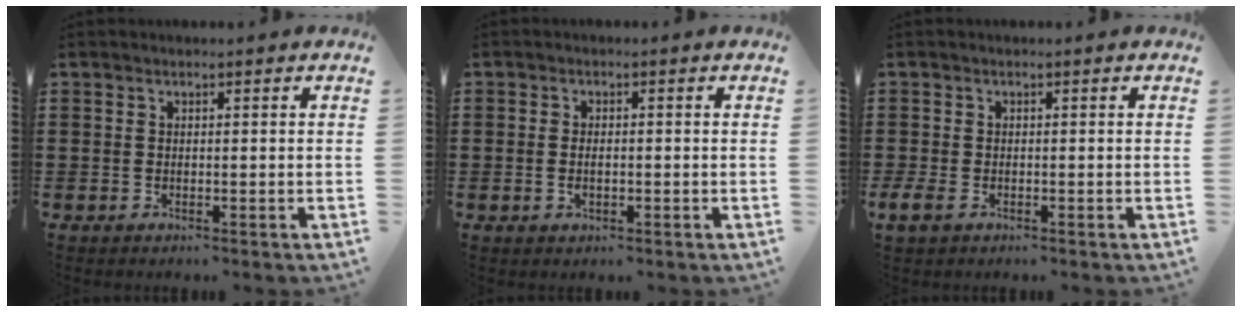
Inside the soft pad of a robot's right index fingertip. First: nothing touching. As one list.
[{"total": 2.0, "force": [-0.2, 1.0, 1.8], "torque": [-0.034, 0.002, -0.005]}, {"total": 1.5, "force": [-0.7, 1.0, 0.9], "torque": [-0.027, -0.003, -0.016]}]